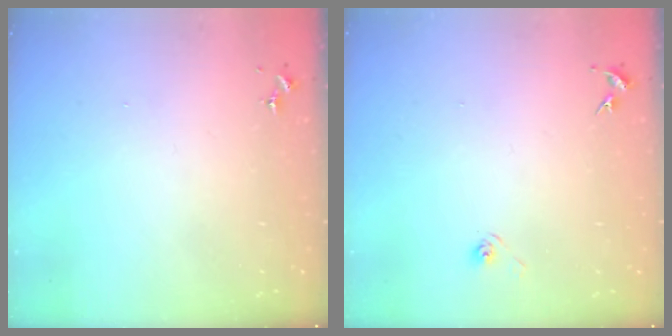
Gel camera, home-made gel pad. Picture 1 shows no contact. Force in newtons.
{"total": 3.0, "press": 2.6, "slide": 1.5}